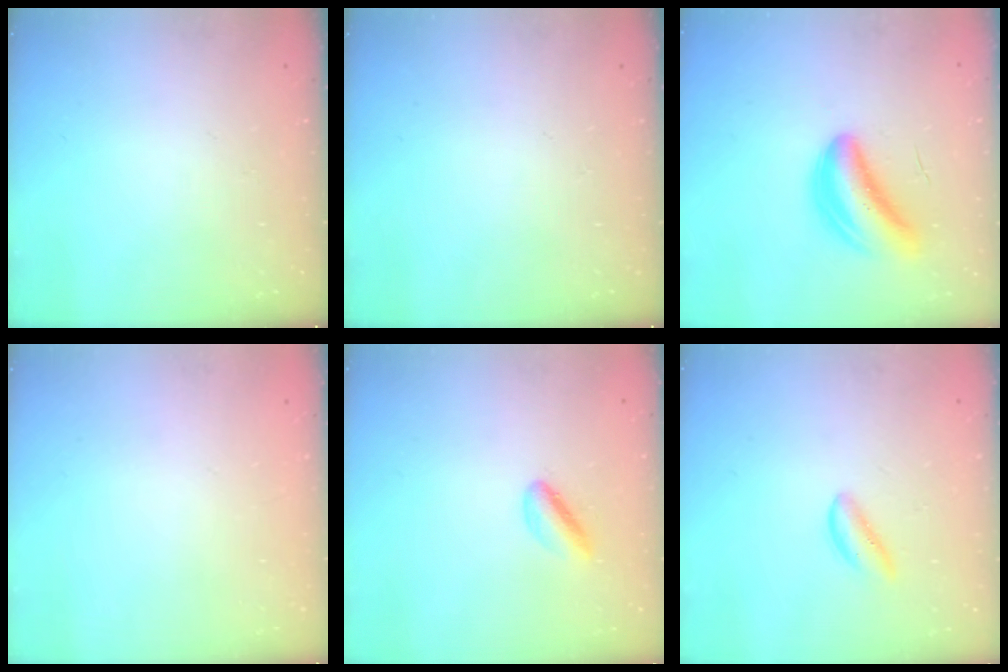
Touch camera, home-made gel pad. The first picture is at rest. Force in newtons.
{"total": 0.0}
{"total": 6.6, "press": 6.1, "slide": 2.7}
{"total": 2.0, "press": 2.0, "slide": 0.1}
{"total": 4.1, "press": 3.7, "slide": 1.8}
{"total": 1.6, "press": 1.5, "slide": 0.3}